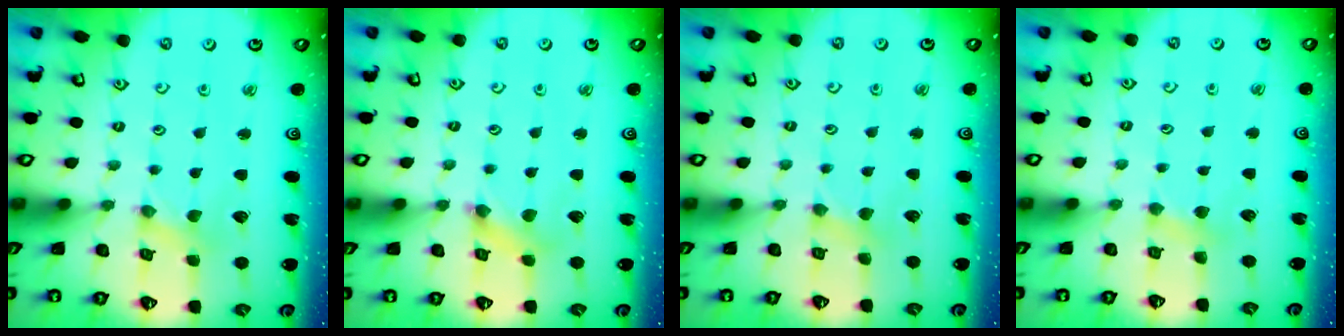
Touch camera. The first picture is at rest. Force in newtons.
{"total": 2.4, "press": 2.4, "slide": 0.4}
{"total": 3.0, "press": 2.9, "slide": 0.5}
{"total": 3.9, "press": 3.9, "slide": 0.6}